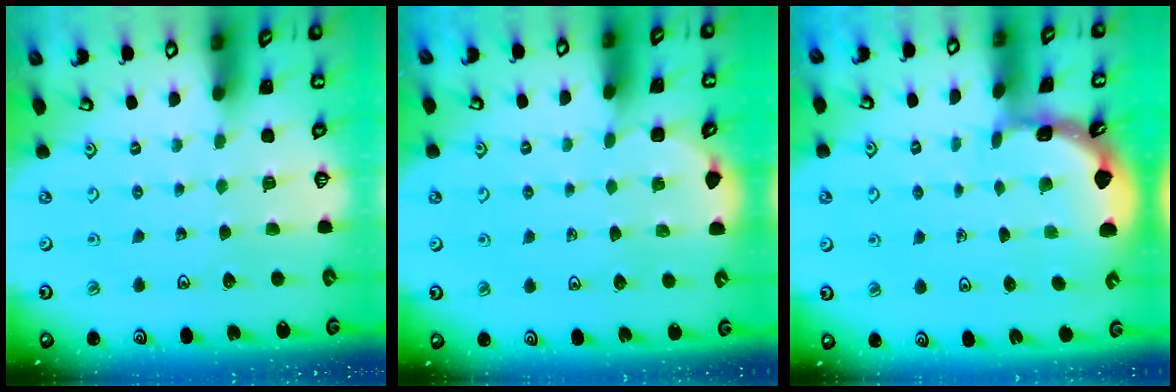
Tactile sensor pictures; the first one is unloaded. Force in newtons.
{"total": 1.8, "press": 1.8, "slide": 0.1}
{"total": 1.7, "press": 1.6, "slide": 0.1}